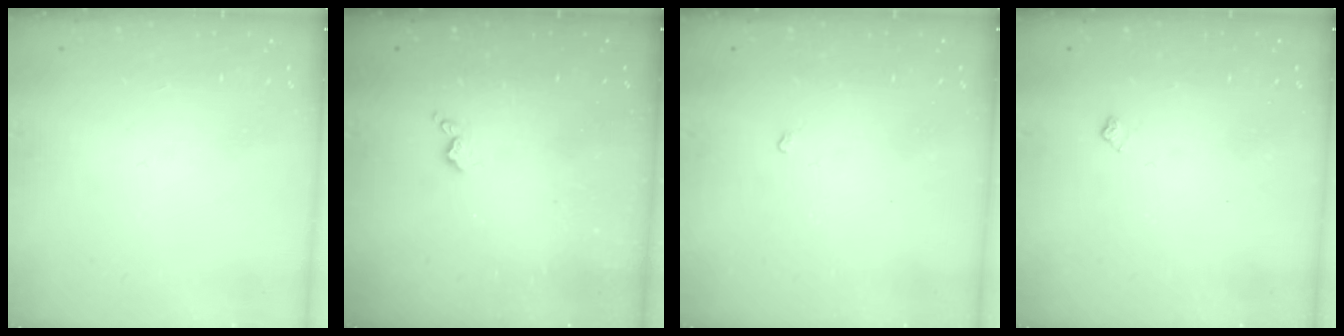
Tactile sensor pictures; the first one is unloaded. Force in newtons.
{"total": 4.0, "press": 4.0, "slide": 0.7}
{"total": 2.3, "press": 2.3, "slide": 0.3}
{"total": 3.6, "press": 3.5, "slide": 0.7}